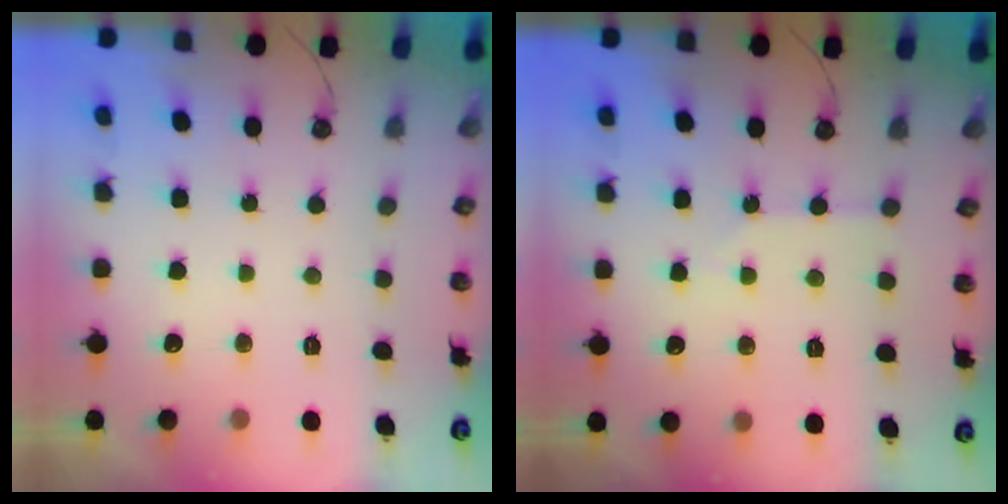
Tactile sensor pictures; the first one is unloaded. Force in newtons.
{"total": 2.6, "press": 2.6, "slide": 0.5}